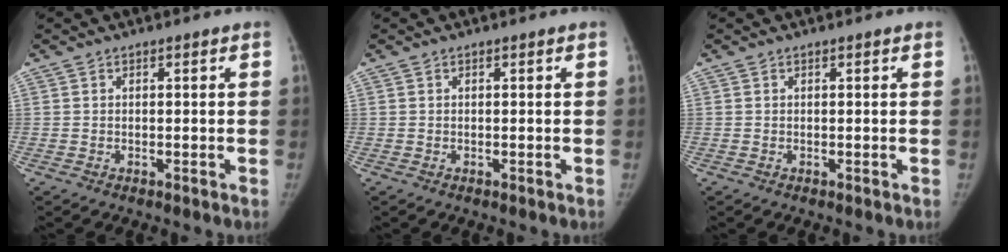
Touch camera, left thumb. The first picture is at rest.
{"total": 0.0}
{"total": 0.0}